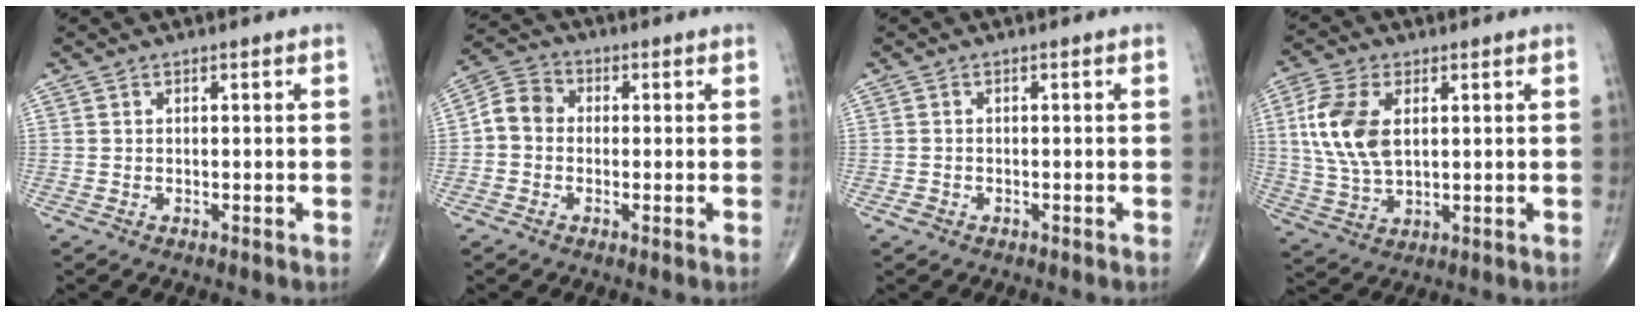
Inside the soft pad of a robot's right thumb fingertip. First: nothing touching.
{"total": 5.9, "force": [-0.5, 5.0, 3.1], "torque": [-0.042, 0.020, -0.025]}
{"total": 1.0, "force": [-0.6, 0.8, 0.3], "torque": [-0.003, 0.006, -0.012]}
{"total": 11.5, "force": [2.3, 6.6, 9.1], "torque": [-0.193, -0.007, 0.046]}